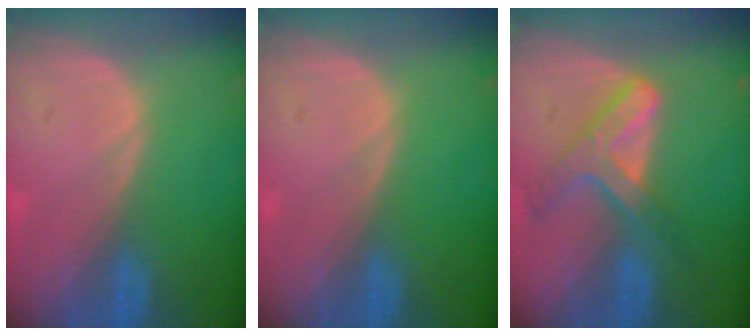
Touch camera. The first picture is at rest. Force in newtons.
{"total": 0.0}
{"total": 7.2, "press": 6.1, "slide": 3.9}